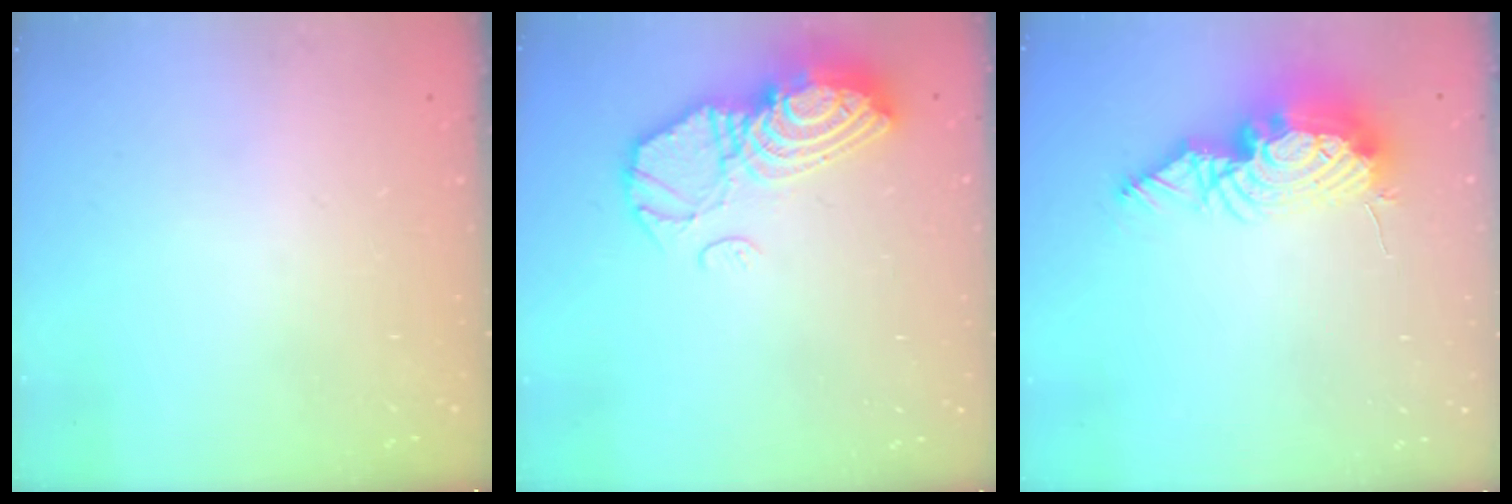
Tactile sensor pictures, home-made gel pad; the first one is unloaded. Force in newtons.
{"total": 15.0, "press": 14.9, "slide": 1.3}
{"total": 13.7, "press": 13.6, "slide": 1.3}